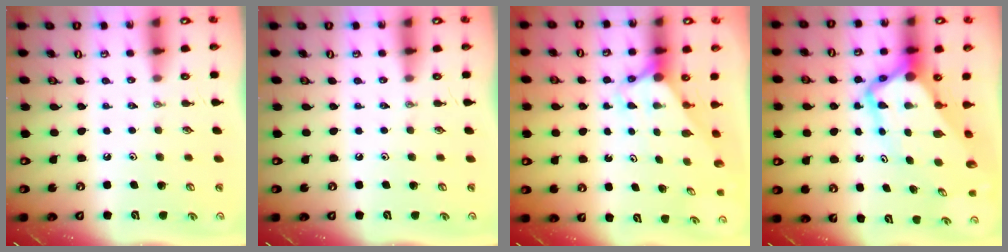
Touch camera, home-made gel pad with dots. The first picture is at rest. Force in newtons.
{"total": 0.0}
{"total": 2.8, "press": 2.8, "slide": 0.0}
{"total": 10.3, "press": 10.3, "slide": 1.1}